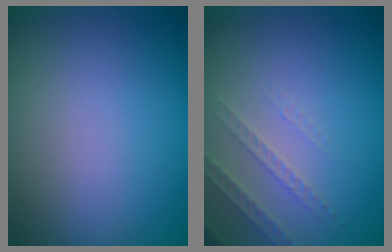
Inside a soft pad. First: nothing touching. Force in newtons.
{"total": 2.2, "press": 2.1, "slide": 0.7}